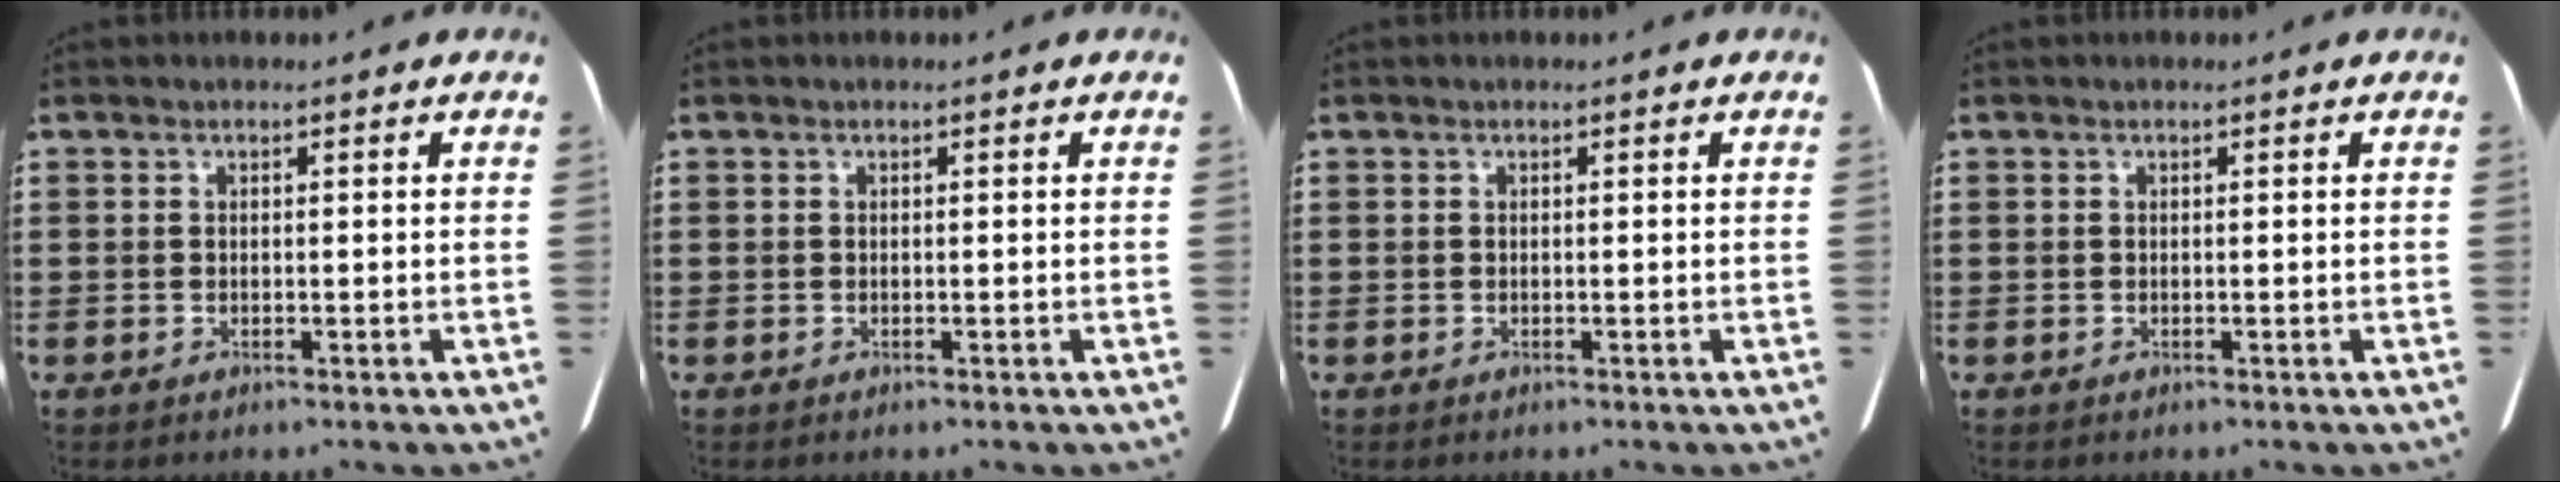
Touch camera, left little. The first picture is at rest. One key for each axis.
{"total": 0.0}
{"total": 0.0}
{"total": 0.0}